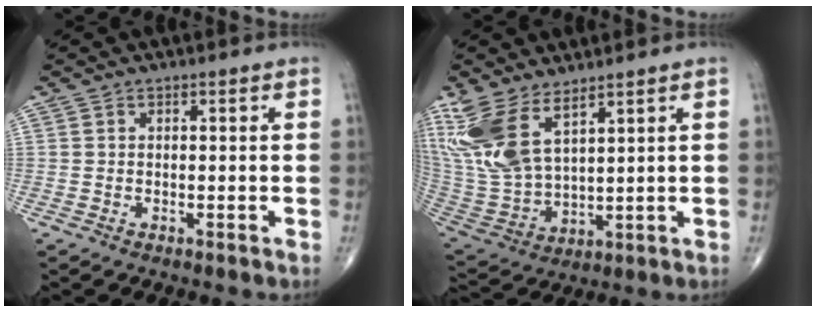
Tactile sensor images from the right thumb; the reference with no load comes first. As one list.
[{"total": 14.3, "force": [8.4, 6.2, 9.9], "torque": [-0.216, -0.035, 0.189]}]